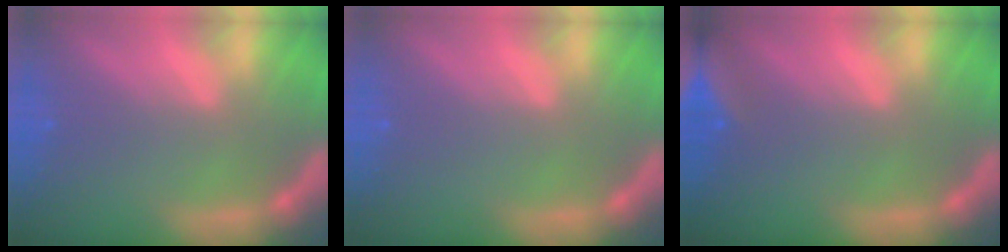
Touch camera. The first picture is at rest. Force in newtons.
{"total": 0.0}
{"total": 6.0}